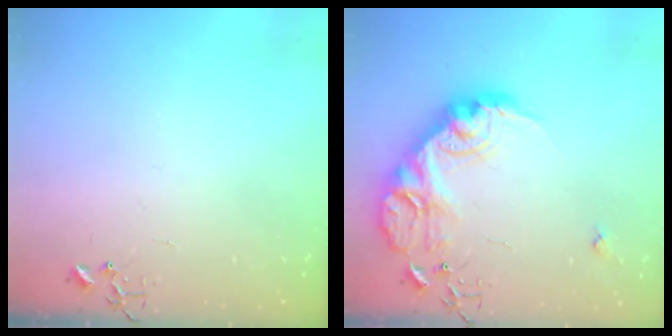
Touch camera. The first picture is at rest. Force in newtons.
{"total": 22.6, "press": 22.6, "slide": 1.4}